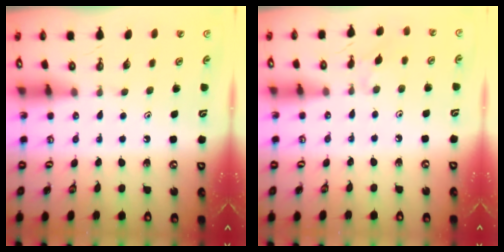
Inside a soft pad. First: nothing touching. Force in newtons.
{"total": 4.1, "press": 4.1, "slide": 0.7}